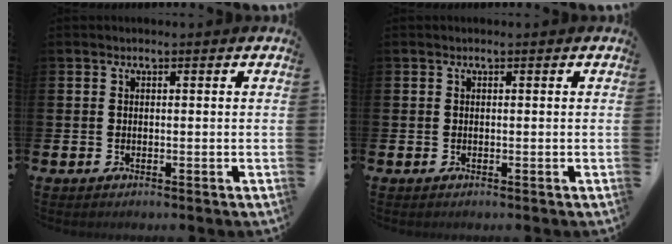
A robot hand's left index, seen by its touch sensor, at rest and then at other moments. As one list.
[{"total": 0.0}]